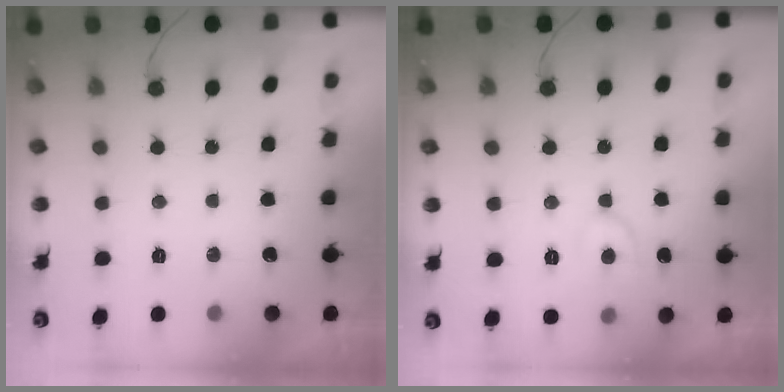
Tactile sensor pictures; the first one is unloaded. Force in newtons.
{"total": 6.0, "press": 6.0, "slide": 0.6}